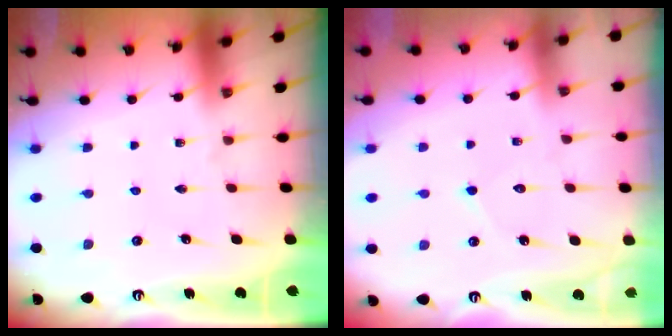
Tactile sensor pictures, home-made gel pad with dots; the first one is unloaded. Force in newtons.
{"total": 5.6, "press": 5.6, "slide": 0.5}